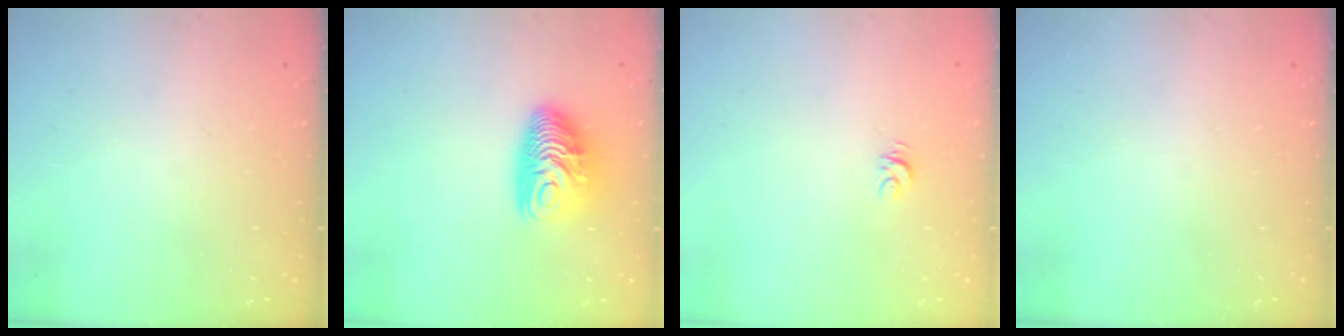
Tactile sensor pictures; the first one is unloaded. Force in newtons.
{"total": 10.4, "press": 10.4, "slide": 0.4}
{"total": 3.5, "press": 3.5, "slide": 0.3}
{"total": 0.0}